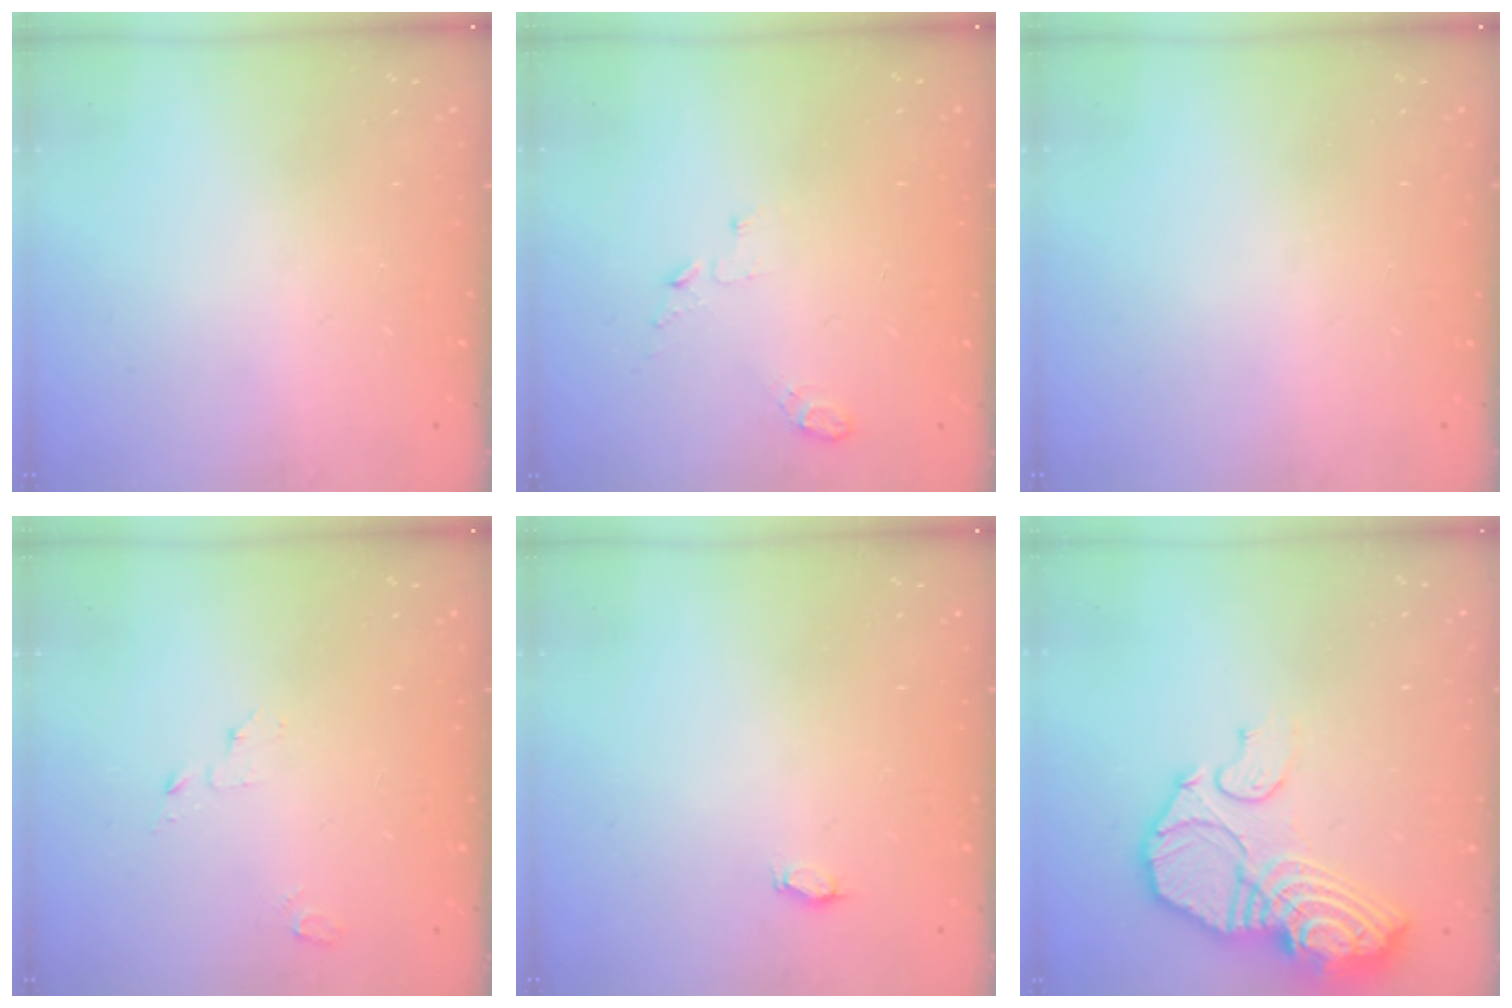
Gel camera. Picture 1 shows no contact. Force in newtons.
{"total": 4.7, "press": 4.6, "slide": 0.5}
{"total": 0.0}
{"total": 2.6, "press": 2.6, "slide": 0.2}
{"total": 2.7, "press": 2.4, "slide": 1.1}
{"total": 19.5, "press": 19.5, "slide": 1.9}